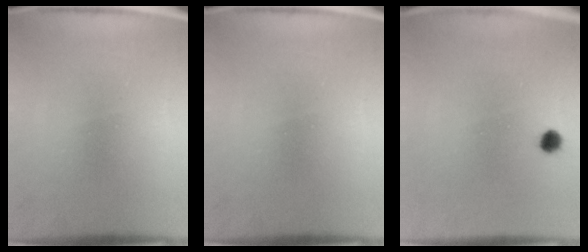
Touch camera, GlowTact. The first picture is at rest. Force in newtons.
{"total": 0.0}
{"total": 1.8}